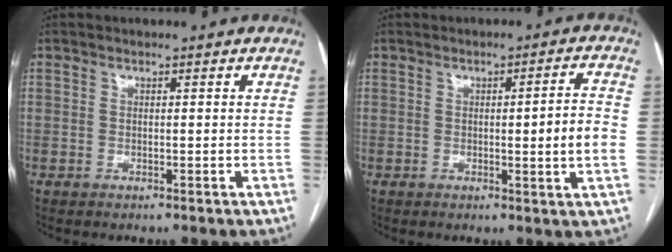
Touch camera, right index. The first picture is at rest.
{"total": 6.2, "force": [-0.6, -0.2, 6.2], "torque": [-0.085, 0.000, -0.008]}